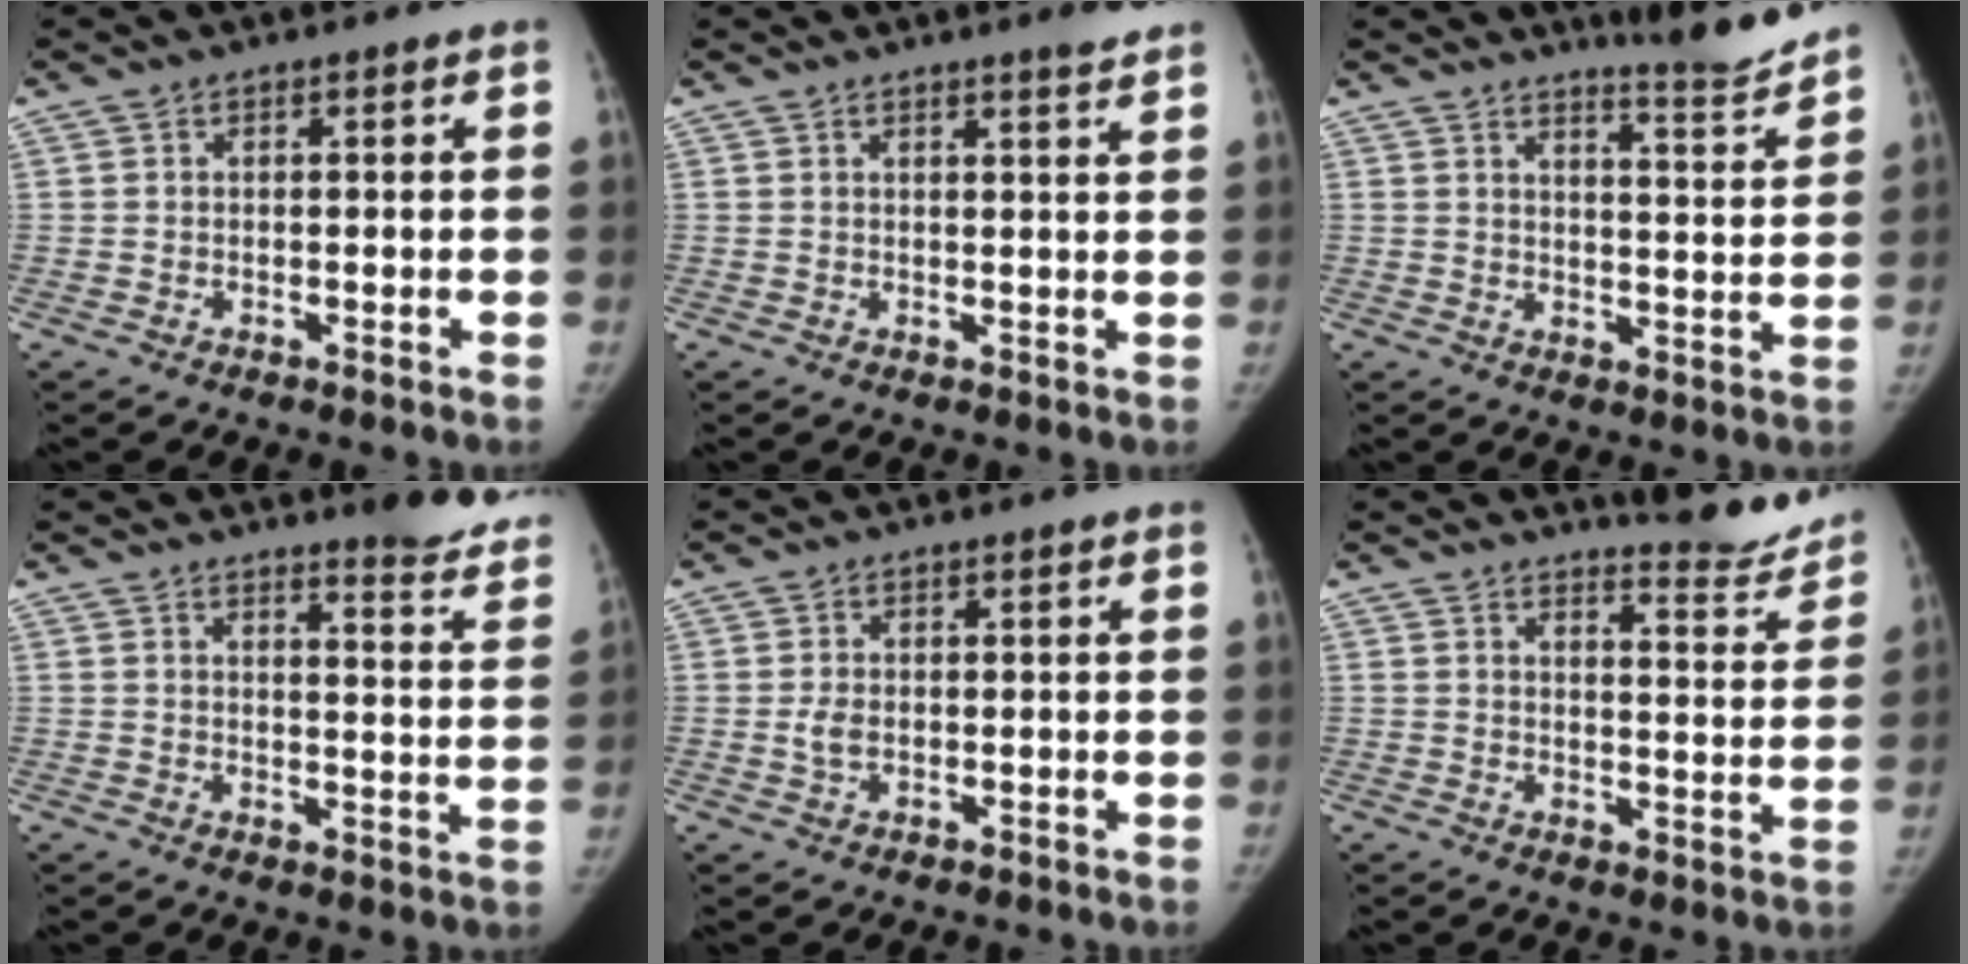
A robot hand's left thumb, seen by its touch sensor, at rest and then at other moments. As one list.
[{"total": 3.0, "force": [2.5, -0.1, 1.7], "torque": [-0.021, -0.017, 0.034]}, {"total": 6.8, "force": [6.5, -0.4, 2.1], "torque": [-0.027, -0.065, 0.095]}, {"total": 12.0, "force": [10.9, 2.0, 4.8], "torque": [-0.029, -0.092, 0.110]}, {"total": 2.3, "force": [-0.1, 1.6, 1.7], "torque": [-0.035, 0.000, -0.001]}, {"total": 9.2, "force": [8.9, 1.4, 1.7], "torque": [-0.002, -0.083, 0.110]}]